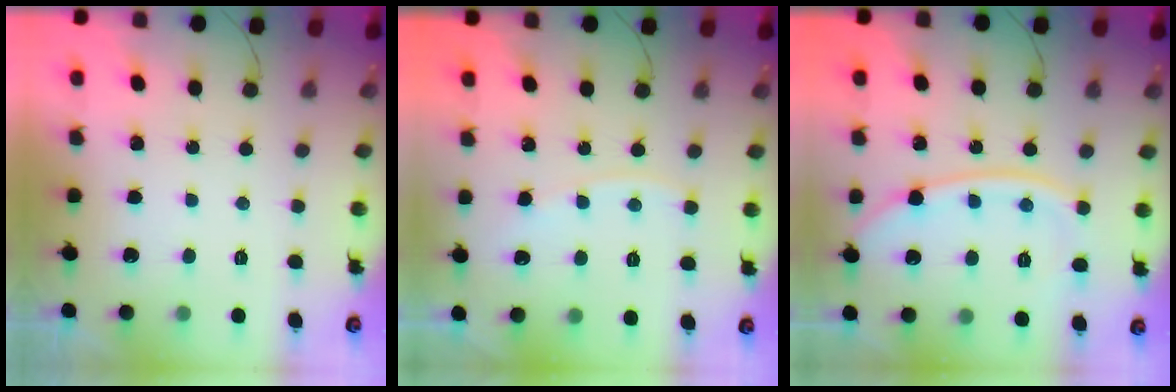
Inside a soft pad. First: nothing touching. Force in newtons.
{"total": 3.3, "press": 3.2, "slide": 0.4}
{"total": 11.8, "press": 11.7, "slide": 1.6}